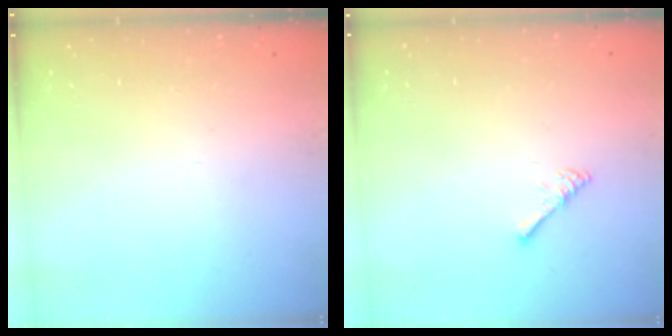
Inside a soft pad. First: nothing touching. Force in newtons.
{"total": 2.4, "press": 2.4, "slide": 0.4}